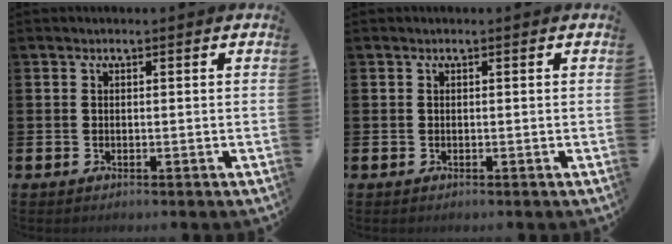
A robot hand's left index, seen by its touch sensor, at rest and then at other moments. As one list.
[{"total": 0.0}]